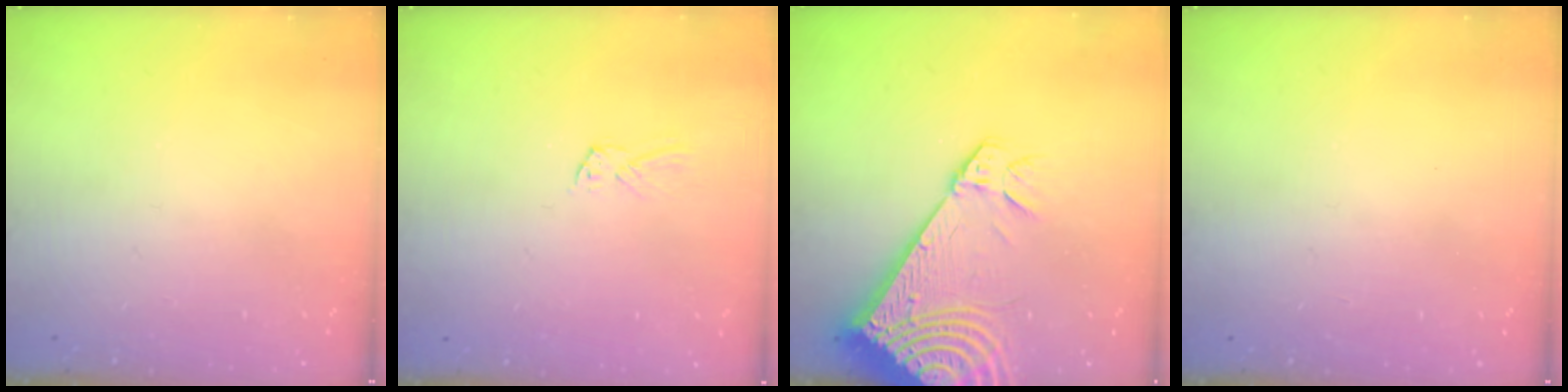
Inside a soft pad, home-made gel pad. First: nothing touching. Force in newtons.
{"total": 2.2, "press": 2.2, "slide": 0.1}
{"total": 17.2, "press": 17.0, "slide": 2.3}
{"total": 2.2, "press": 2.2, "slide": 0.2}